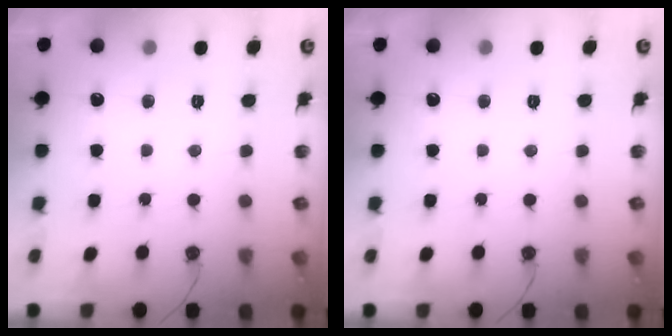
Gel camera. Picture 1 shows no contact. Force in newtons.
{"total": 0.0}